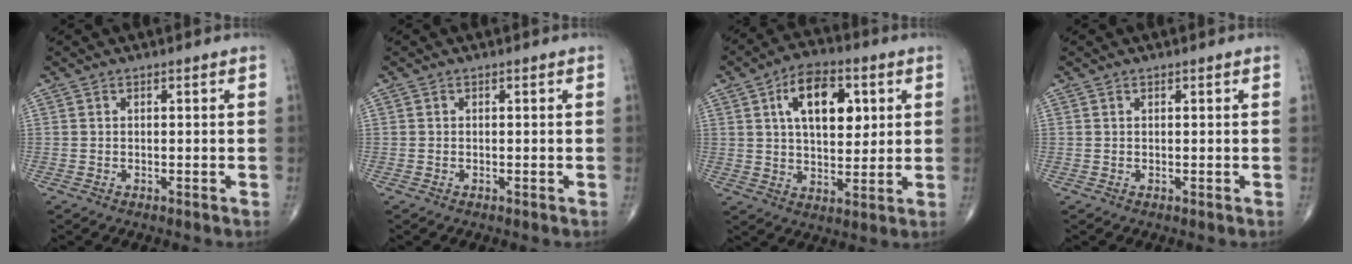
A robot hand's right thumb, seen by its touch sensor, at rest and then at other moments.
{"total": 0.0}
{"total": 13.4, "force": [4.3, 7.5, 10.3], "torque": [-0.135, -0.007, 0.070]}
{"total": 0.0}